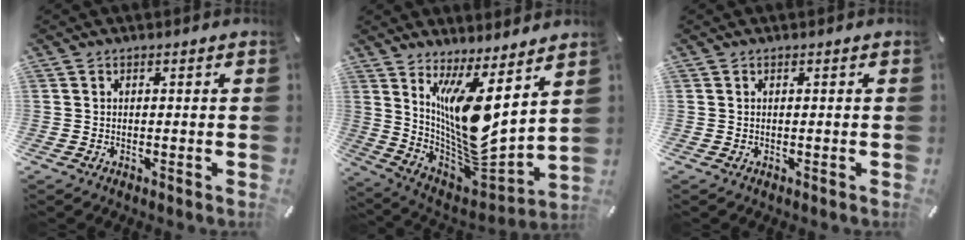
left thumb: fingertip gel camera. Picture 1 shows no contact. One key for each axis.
{"total": 14.6, "fx": 6.5, "fy": 4.4, "fz": 12.3, "tx": -0.254, "ty": -0.097, "tz": 0.109}
{"total": 0.0}